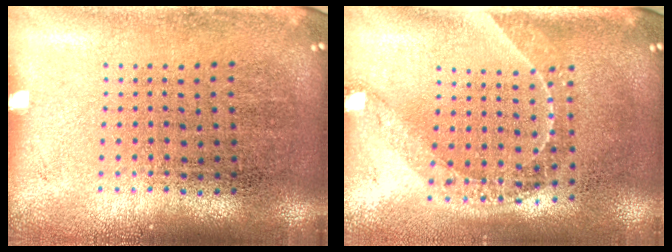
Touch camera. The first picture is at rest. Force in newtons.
{"total": 1.6, "press": 1.3, "slide": 0.9}